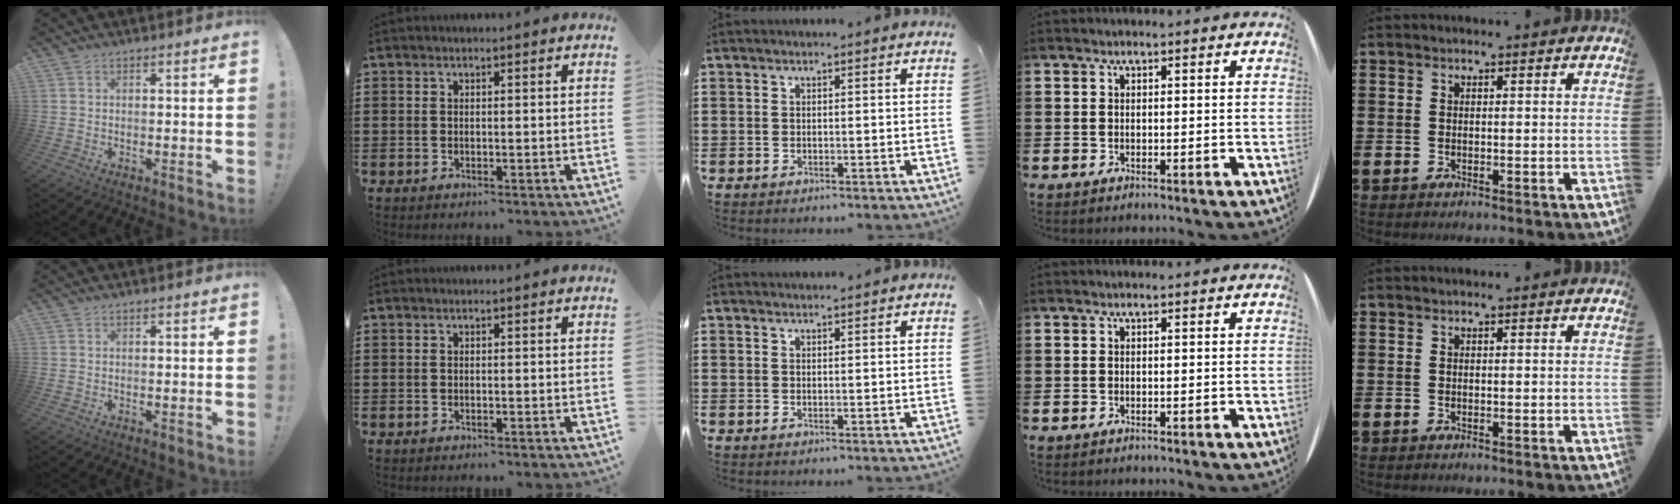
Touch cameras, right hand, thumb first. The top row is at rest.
{"middle": {"total": 0.6, "force": [0.6, 0.0, 0.0], "torque": [-0.002, 0.001, 0.012]}}